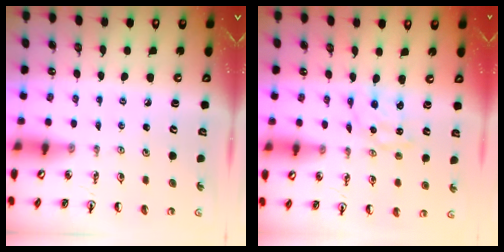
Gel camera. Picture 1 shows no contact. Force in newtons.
{"total": 1.4, "press": 1.4, "slide": 0.1}